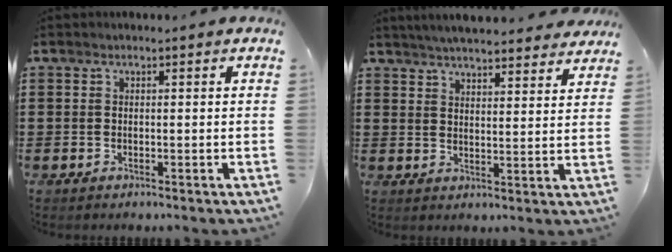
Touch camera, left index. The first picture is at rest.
{"total": 5.0, "force": [4.9, 0.0, 1.1], "torque": [-0.038, -0.023, 0.088]}